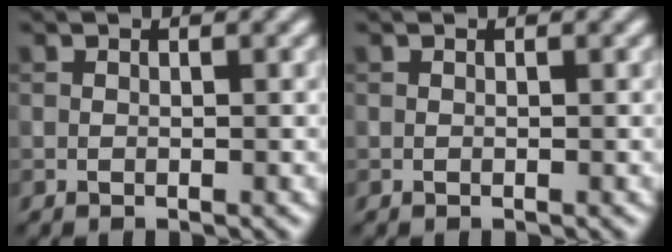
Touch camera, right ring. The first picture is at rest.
{"total": 0.0}